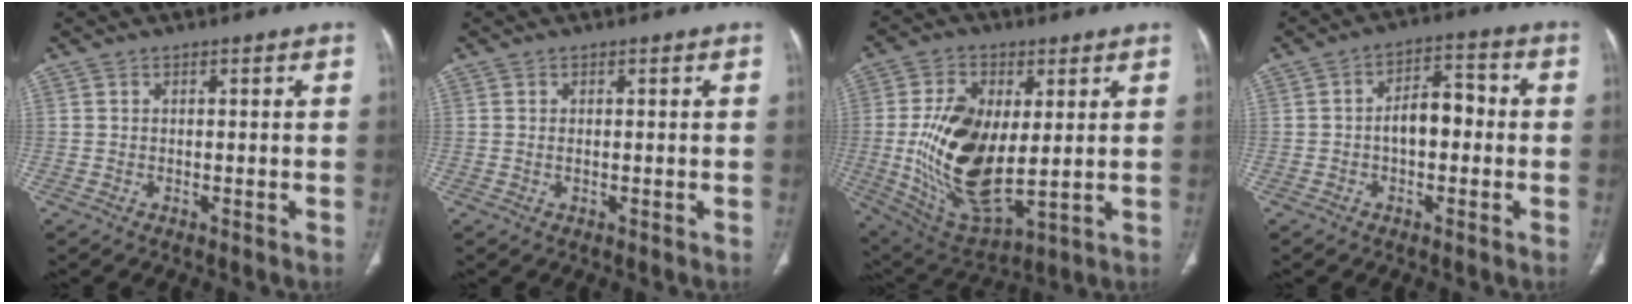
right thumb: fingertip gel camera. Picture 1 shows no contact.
{"total": 0.7, "force": [0.1, 0.3, 0.7], "torque": [-0.017, -0.001, 0.004]}
{"total": 19.7, "force": [1.0, 10.2, 16.8], "torque": [-0.310, -0.021, 0.036]}
{"total": 7.5, "force": [-0.7, 4.4, 6.0], "torque": [-0.081, 0.030, -0.019]}